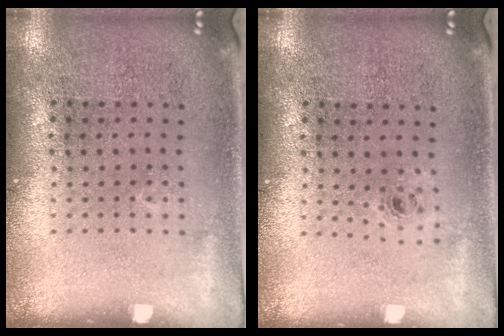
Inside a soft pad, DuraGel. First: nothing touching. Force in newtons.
{"total": 0.5, "press": 0.3, "slide": 0.4}